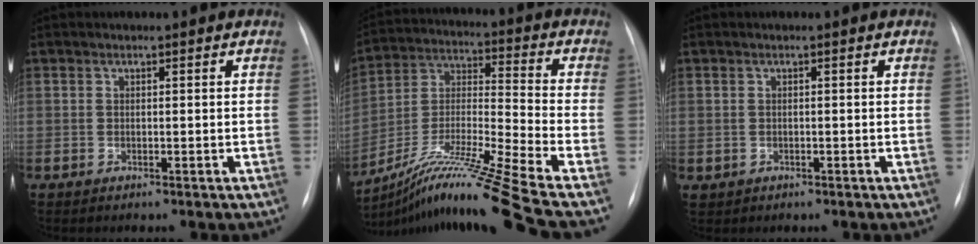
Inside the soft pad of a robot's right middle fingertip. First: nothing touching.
{"total": 19.1, "force": [-14.9, -3.2, 11.4], "torque": [-0.243, -0.016, -0.274]}
{"total": 1.0, "force": [-0.2, 1.0, 0.2], "torque": [-0.003, 0.003, 0.002]}